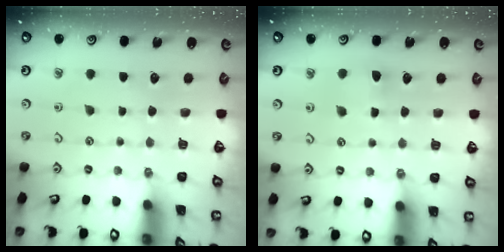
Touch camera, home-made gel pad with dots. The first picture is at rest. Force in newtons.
{"total": 4.5, "press": 4.4, "slide": 0.7}